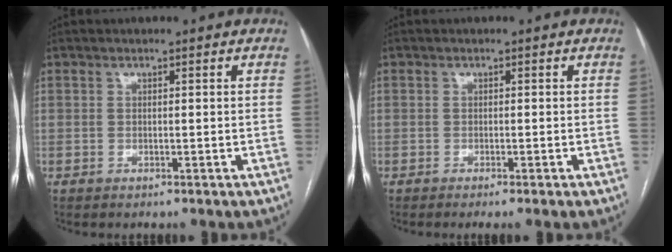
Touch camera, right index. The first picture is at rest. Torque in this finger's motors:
{"motor_torque": [0.03, -1.30, 0.39, 0.05]}